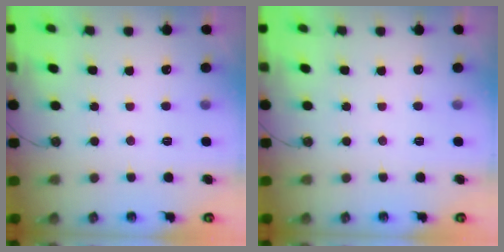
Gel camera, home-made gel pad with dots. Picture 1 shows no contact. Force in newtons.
{"total": 0.0}